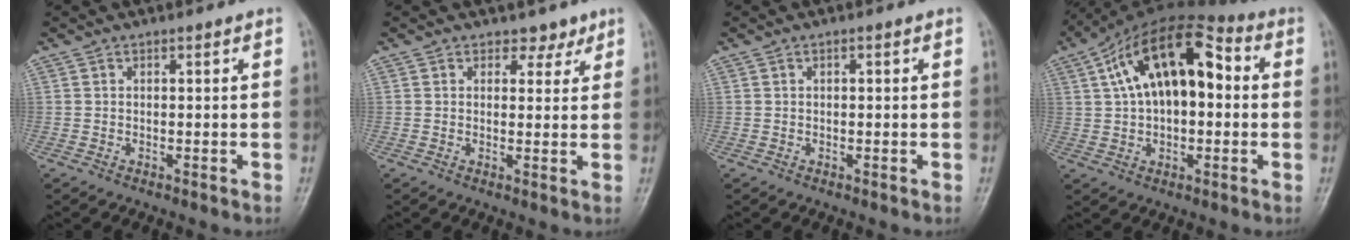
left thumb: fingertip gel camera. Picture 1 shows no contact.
{"total": 2.8, "force": [2.0, 1.9, 0.5], "torque": [0.016, -0.010, 0.023]}
{"total": 0.5, "force": [0.1, 0.3, 0.5], "torque": [-0.005, 0.002, 0.002]}
{"total": 17.8, "force": [3.4, 9.7, 14.5], "torque": [-0.226, 0.034, 0.045]}